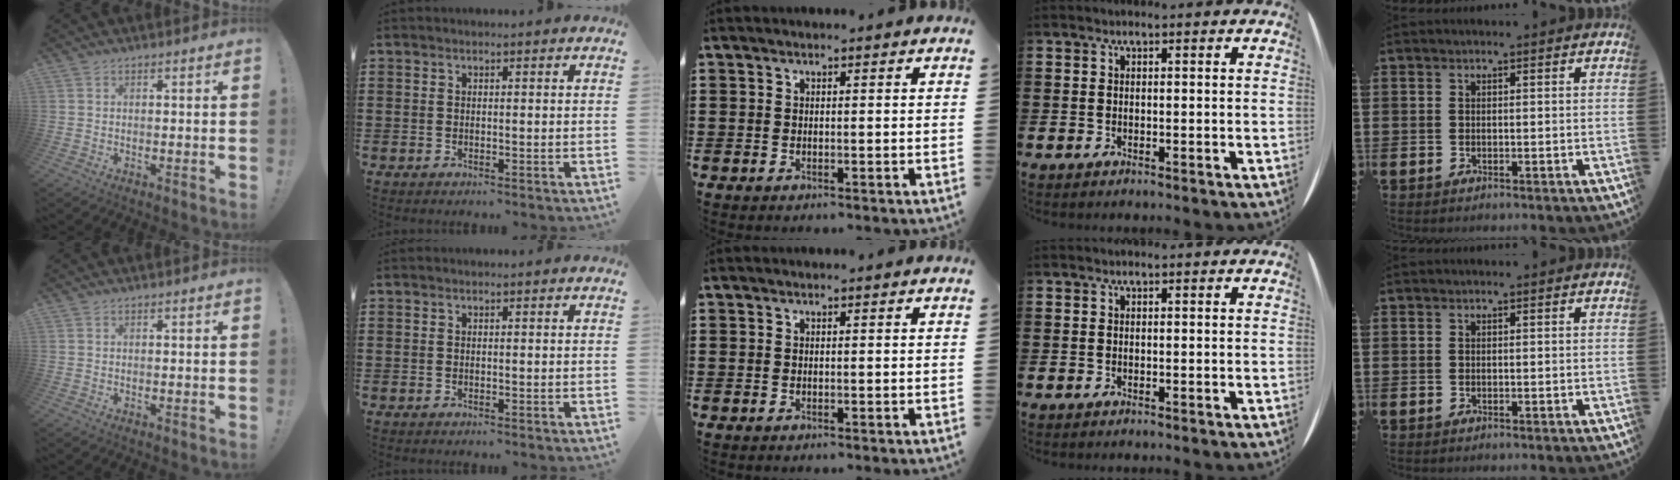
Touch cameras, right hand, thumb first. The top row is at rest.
{}